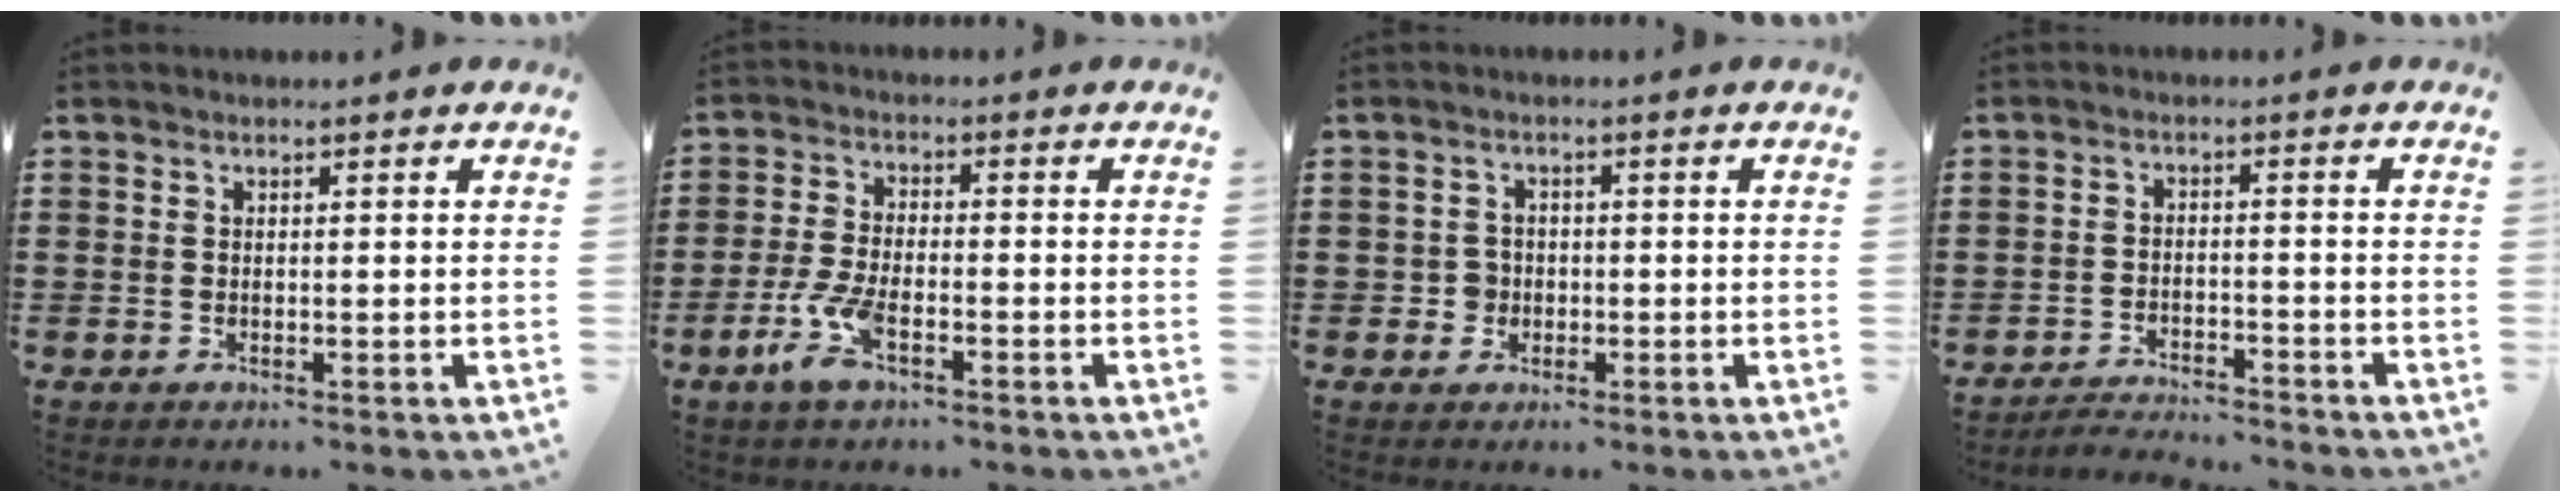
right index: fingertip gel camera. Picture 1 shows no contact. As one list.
[{"total": 6.3, "force": [-3.1, 2.0, 5.1], "torque": [-0.132, -0.016, -0.063]}, {"total": 2.3, "force": [-0.7, 2.1, 0.7], "torque": [-0.021, 0.002, -0.015]}, {"total": 3.2, "force": [-3.2, 0.2, 0.0], "torque": [-0.007, 0.001, -0.068]}]